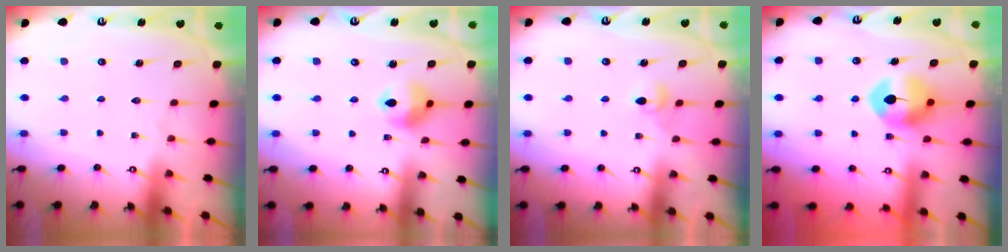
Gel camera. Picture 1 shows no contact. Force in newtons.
{"total": 9.8, "press": 9.7, "slide": 1.2}
{"total": 3.9, "press": 3.8, "slide": 0.7}
{"total": 8.6, "press": 8.6, "slide": 0.4}